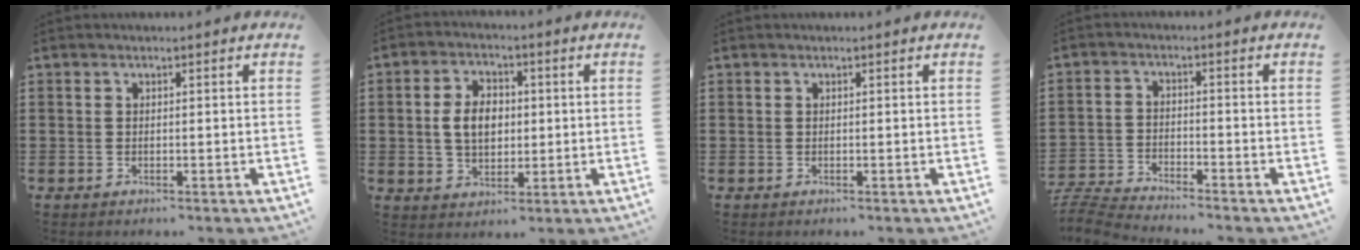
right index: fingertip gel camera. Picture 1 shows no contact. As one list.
[{"total": 6.1, "force": [0.2, 4.2, 4.4], "torque": [-0.098, 0.008, -0.006]}, {"total": 0.0}, {"total": 4.7, "force": [-4.6, -0.1, 0.4], "torque": [-0.028, -0.007, -0.101]}]